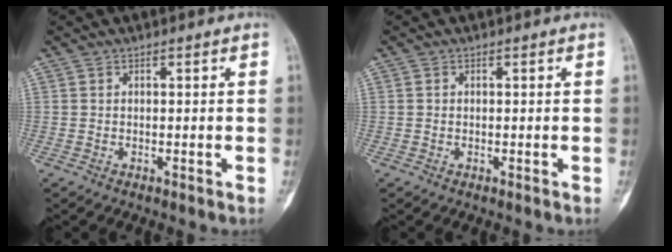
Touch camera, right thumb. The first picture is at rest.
{"total": 0.0}